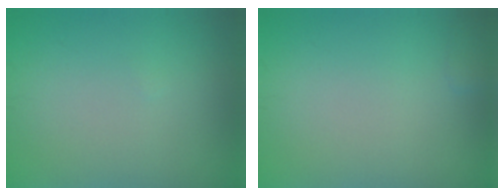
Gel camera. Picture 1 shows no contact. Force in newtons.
{"total": 0.7, "press": 0.7, "slide": 0.0}